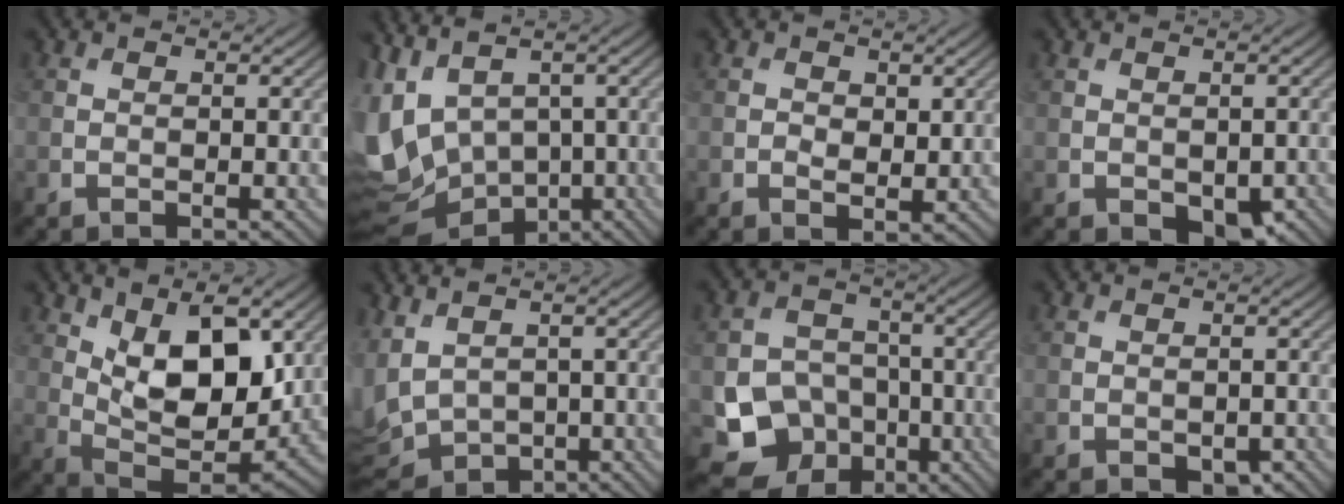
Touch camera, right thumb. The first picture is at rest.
{"total": 10.6, "force": [-0.6, 7.6, 7.3], "torque": [-0.205, -0.026, 0.038]}
{"total": 1.6, "force": [0.5, 1.2, 1.0], "torque": [-0.021, -0.008, 0.010]}
{"total": 4.1, "force": [-1.6, 2.5, 2.8], "torque": [-0.043, -0.018, -0.016]}
{"total": 13.6, "force": [4.5, 6.6, 11.0], "torque": [-0.188, 0.000, 0.079]}
{"total": 7.9, "force": [0.0, 5.4, 5.7], "torque": [-0.178, -0.024, 0.013]}
{"total": 9.6, "force": [-4.2, 7.6, 3.9], "torque": [-0.080, -0.032, -0.081]}
{"total": 2.3, "force": [-1.0, 1.4, 1.5], "torque": [-0.025, -0.013, -0.008]}